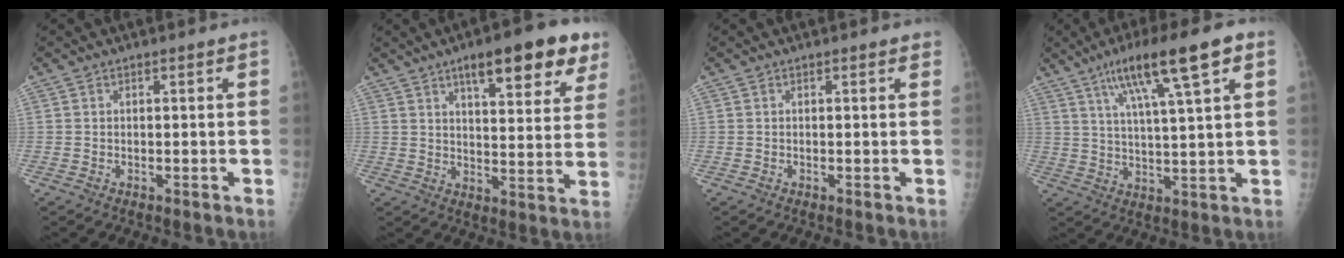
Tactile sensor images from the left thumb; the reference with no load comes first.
{"total": 16.3, "force": [9.5, 5.1, 12.2], "torque": [-0.128, -0.032, 0.130]}
{"total": 0.9, "force": [0.7, 0.4, 0.4], "torque": [0.000, -0.002, 0.004]}
{"total": 14.1, "force": [7.2, 1.8, 12.0], "torque": [-0.204, -0.007, 0.121]}